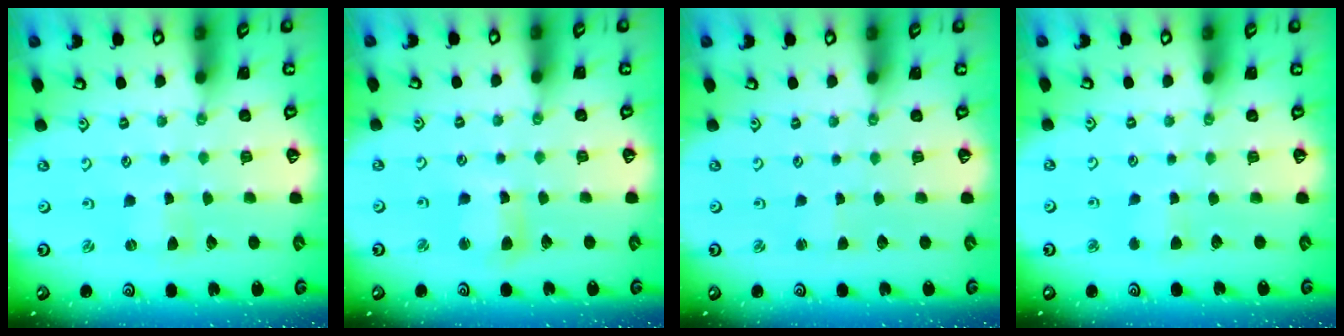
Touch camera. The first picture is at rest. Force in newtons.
{"total": 5.5, "press": 5.4, "slide": 0.8}
{"total": 0.9, "press": 0.9, "slide": 0.2}
{"total": 2.8, "press": 2.8, "slide": 0.5}